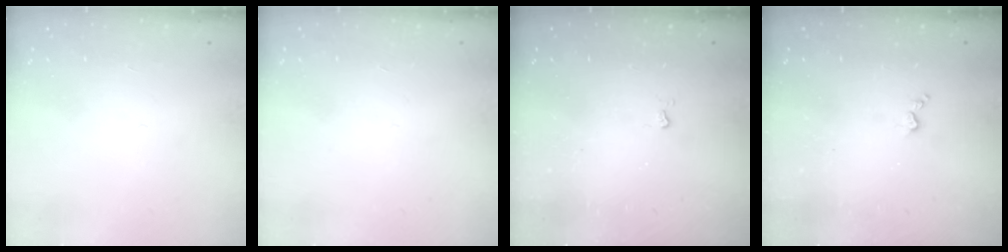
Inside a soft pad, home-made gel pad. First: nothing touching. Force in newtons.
{"total": 0.0}
{"total": 2.6, "press": 2.6, "slide": 0.5}
{"total": 3.5, "press": 3.5, "slide": 0.6}